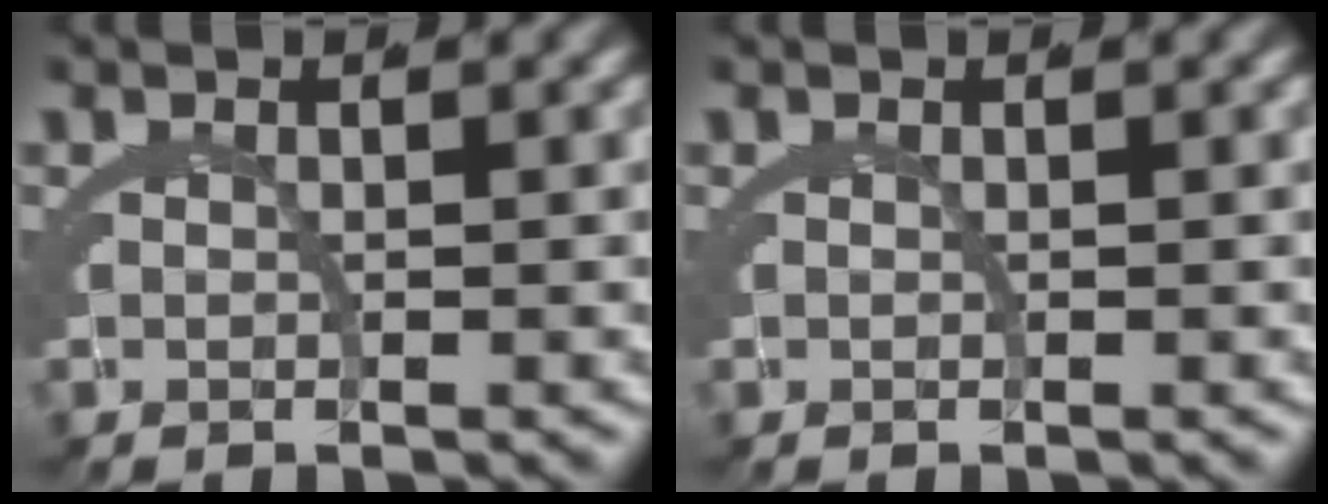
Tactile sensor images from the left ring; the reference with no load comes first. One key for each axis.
{"total": 0.0}